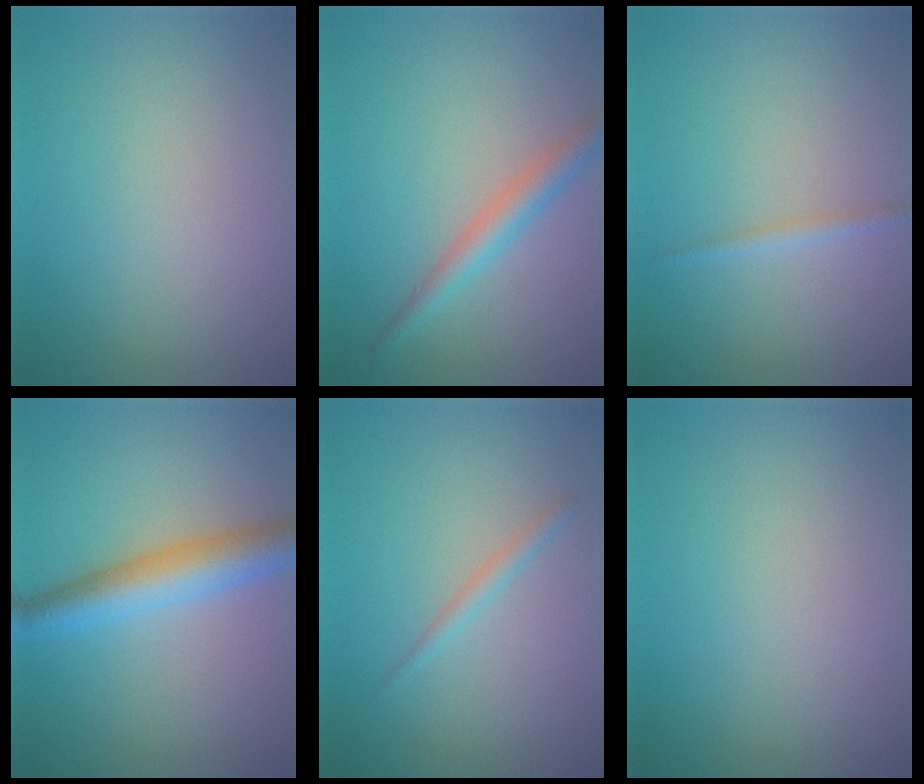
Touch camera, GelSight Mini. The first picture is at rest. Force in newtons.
{"total": 2.8, "press": 2.8, "slide": 0.0}
{"total": 0.9, "press": 0.9, "slide": 0.0}
{"total": 5.0, "press": 5.0, "slide": 0.1}
{"total": 1.0, "press": 1.0, "slide": 0.1}
{"total": 0.0}